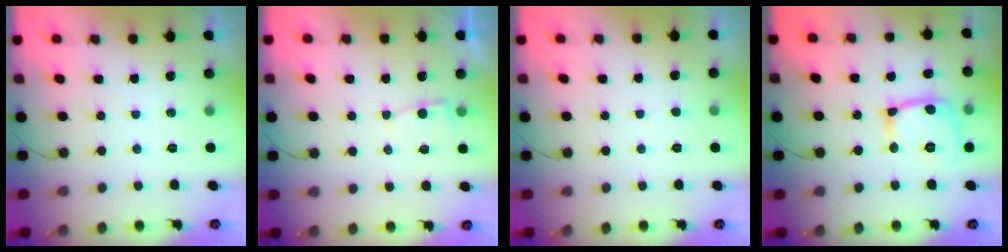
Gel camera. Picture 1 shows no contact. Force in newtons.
{"total": 2.6, "press": 2.6, "slide": 0.3}
{"total": 2.1, "press": 2.1, "slide": 0.1}
{"total": 14.1, "press": 14.1, "slide": 1.0}